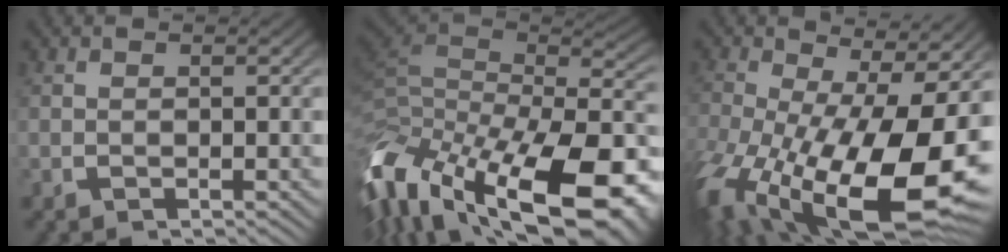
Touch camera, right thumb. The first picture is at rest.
{"total": 18.6, "force": [-3.7, 12.2, 13.5], "torque": [-0.279, -0.066, -0.022]}
{"total": 18.0, "force": [-4.4, 10.1, 14.3], "torque": [-0.273, -0.080, -0.022]}